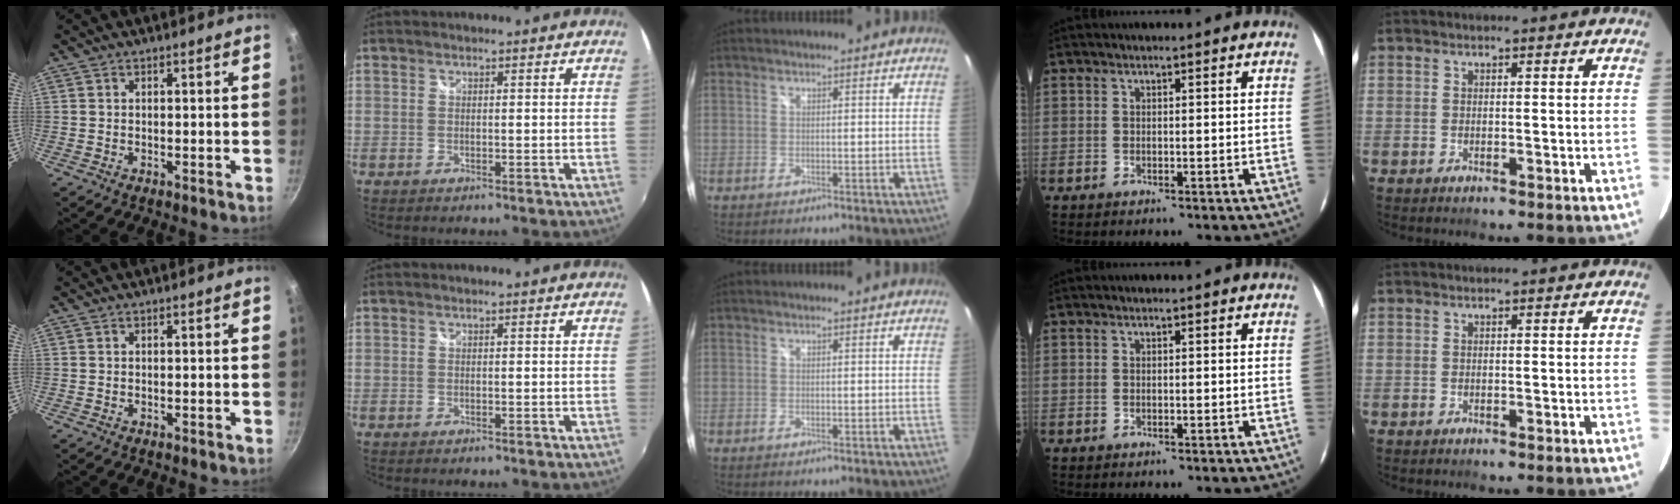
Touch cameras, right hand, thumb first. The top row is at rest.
{}